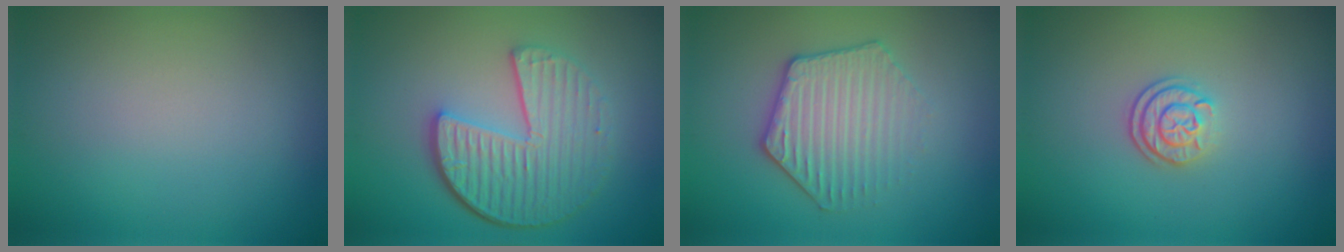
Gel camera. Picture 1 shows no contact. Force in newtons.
{"total": 6.3, "press": 4.4, "slide": 4.4}
{"total": 3.9, "press": 3.5, "slide": 1.8}
{"total": 2.3, "press": 1.9, "slide": 1.4}